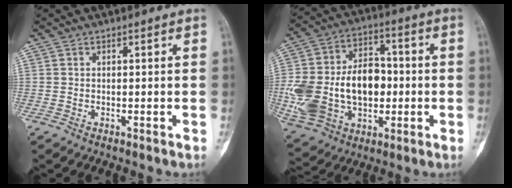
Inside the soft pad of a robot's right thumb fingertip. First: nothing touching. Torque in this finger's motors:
{"motor_torque": [2.44, 2.58, 1.44, -0.60, 0.18]}